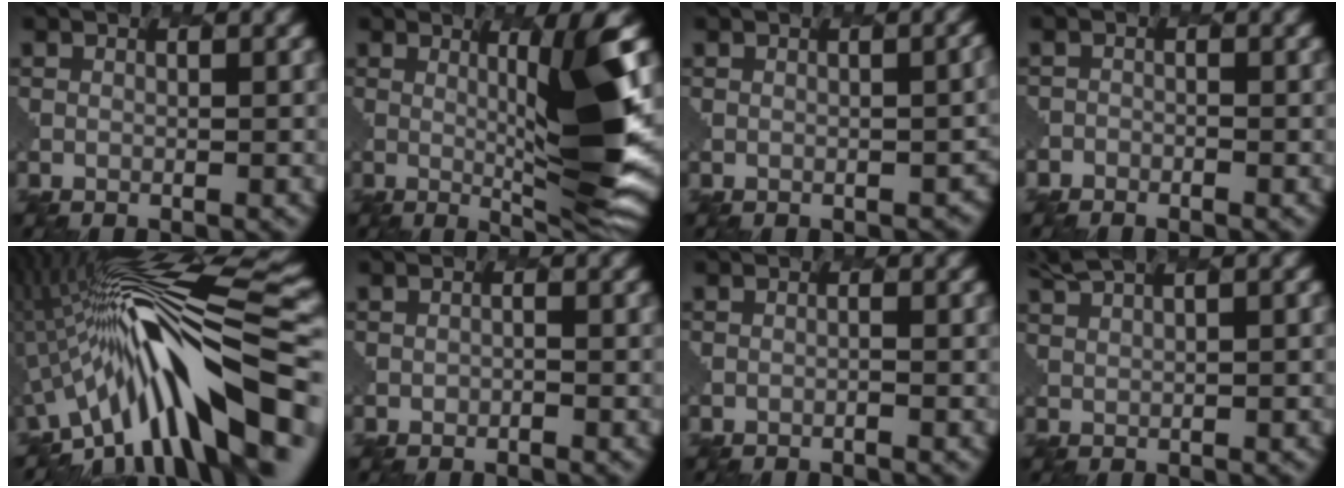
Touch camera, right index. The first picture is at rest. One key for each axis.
{"total": 6.5, "fx": 1.4, "fy": -0.2, "fz": 6.3, "tx": -0.117, "ty": -0.006, "tz": 0.016}
{"total": 3.6, "fx": -0.7, "fy": 1.7, "fz": 3.1, "tx": -0.024, "ty": -0.006, "tz": -0.005}
{"total": 3.4, "fx": -2.9, "fy": 1.2, "fz": -1.2, "tx": 0.011, "ty": 0.002, "tz": -0.048}
{"total": 11.1, "fx": -5.2, "fy": 3.2, "fz": 9.2, "tx": -0.174, "ty": 0.037, "tz": -0.114}
{"total": 1.3, "fx": -0.9, "fy": 0.1, "fz": -1.0, "tx": -0.008, "ty": -0.012, "tz": -0.014}
{"total": 1.3, "fx": -0.9, "fy": -0.4, "fz": -0.9, "tx": -0.004, "ty": -0.007, "tz": -0.013}
{"total": 4.8, "fx": 3.4, "fy": 1.7, "fz": 2.9, "tx": -0.071, "ty": 0.015, "tz": 0.050}